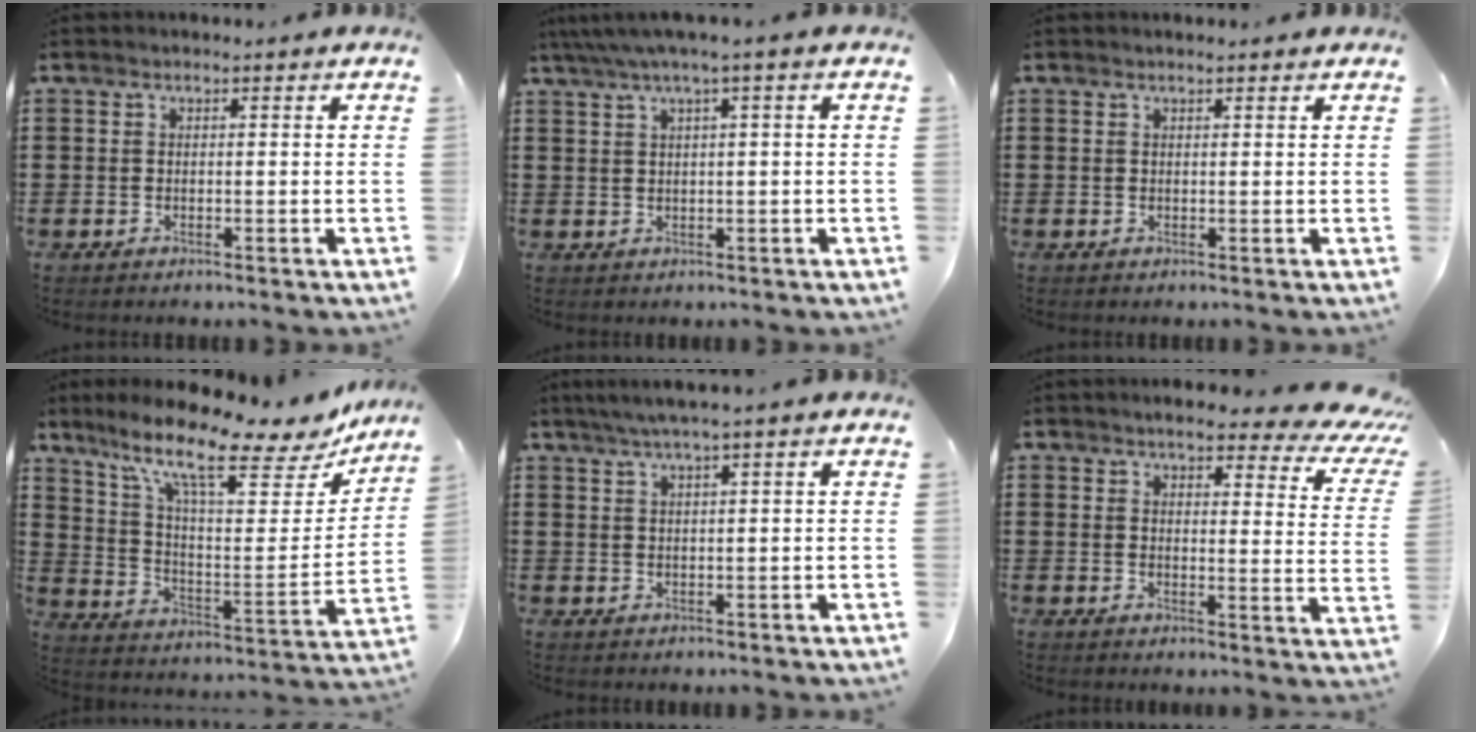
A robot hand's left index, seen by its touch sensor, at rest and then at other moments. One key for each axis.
{"total": 2.3, "fx": 0.5, "fy": -0.2, "fz": 2.3, "tx": -0.042, "ty": -0.003, "tz": 0.007}
{"total": 0.6, "fx": 0.5, "fy": 0.1, "fz": 0.4, "tx": -0.009, "ty": 0.000, "tz": 0.010}
{"total": 12.6, "fx": 9.3, "fy": 2.7, "fz": 8.1, "tx": -0.170, "ty": -0.058, "tz": 0.150}
{"total": 2.5, "fx": 1.6, "fy": -0.4, "fz": 1.9, "tx": -0.038, "ty": 0.001, "tz": 0.028}
{"total": 5.4, "fx": 4.4, "fy": 0.9, "fz": 3.0, "tx": -0.061, "ty": -0.024, "tz": 0.072}